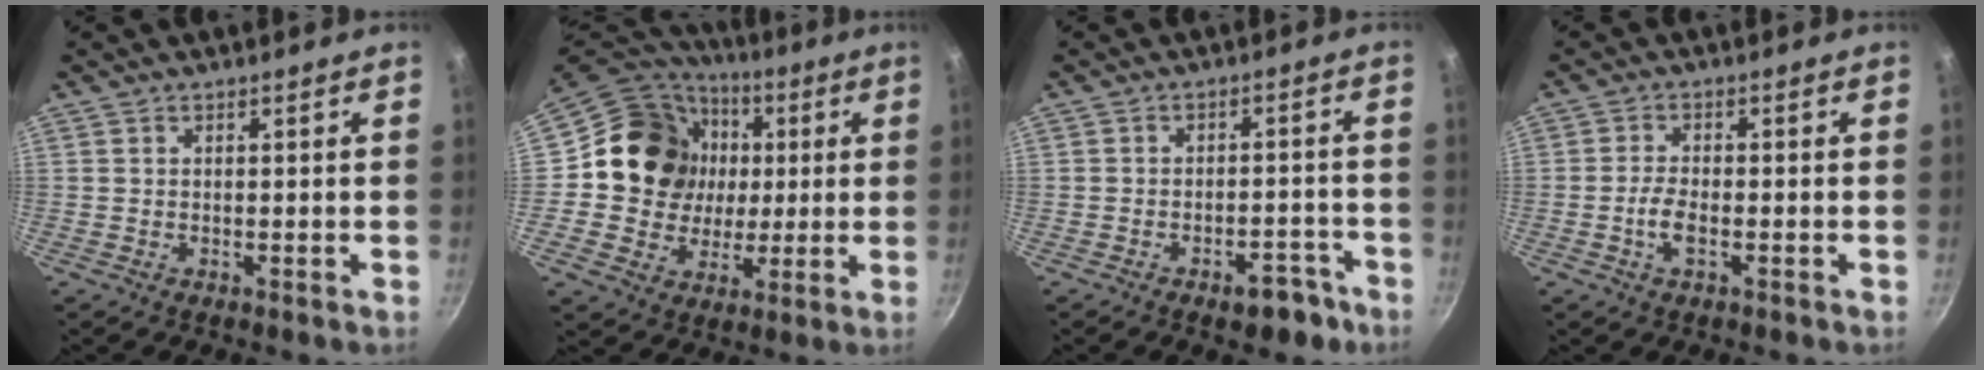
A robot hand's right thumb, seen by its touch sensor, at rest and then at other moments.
{"total": 17.8, "force": [2.1, 16.0, 7.5], "torque": [-0.113, 0.014, 0.032]}
{"total": 6.5, "force": [-4.0, 3.3, 4.0], "torque": [-0.024, 0.038, -0.040]}
{"total": 3.8, "force": [-1.3, 1.7, 3.2], "torque": [-0.069, 0.009, -0.028]}